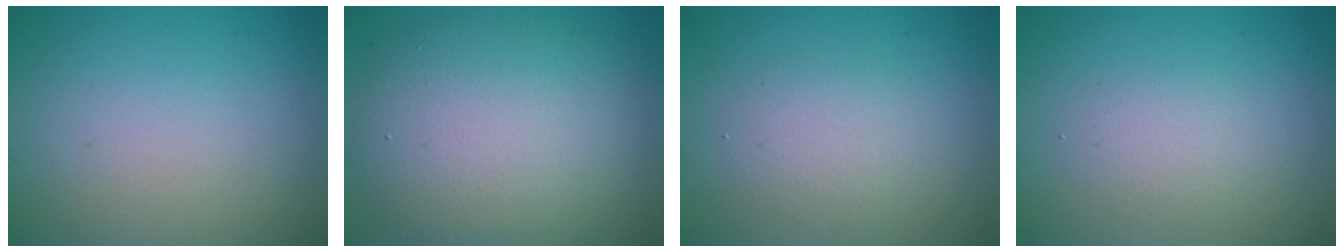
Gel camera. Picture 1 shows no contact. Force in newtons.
{"total": 9.6, "press": 9.6, "slide": 0.2}
{"total": 2.4, "press": 2.4, "slide": 0.3}
{"total": 1.7, "press": 1.7, "slide": 0.1}